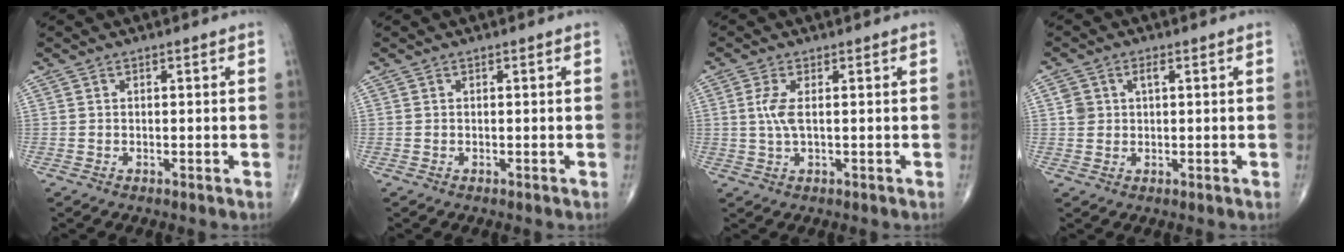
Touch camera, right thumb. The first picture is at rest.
{"total": 0.0}
{"total": 3.6, "force": [0.4, 1.1, 3.4], "torque": [-0.089, 0.000, 0.010]}
{"total": 3.2, "force": [1.0, 2.2, 2.2], "torque": [-0.036, 0.003, 0.020]}